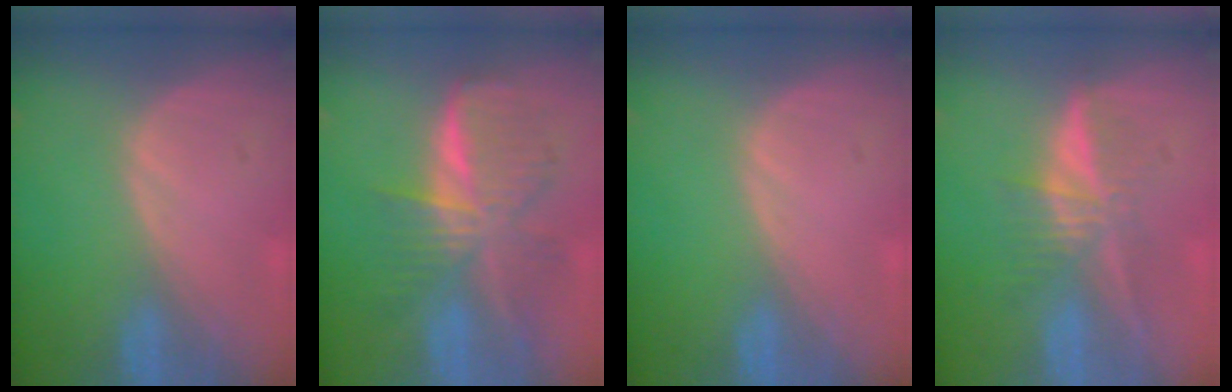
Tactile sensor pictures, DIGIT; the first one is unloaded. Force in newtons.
{"total": 9.1, "press": 9.1, "slide": 0.6}
{"total": 0.0}
{"total": 5.9, "press": 5.6, "slide": 2.0}